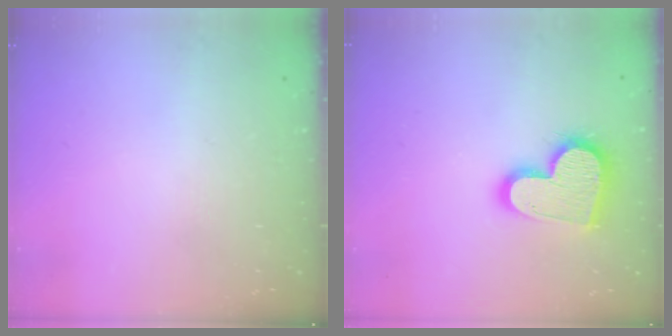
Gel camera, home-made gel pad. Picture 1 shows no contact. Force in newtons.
{"total": 16.2, "press": 16.2, "slide": 1.1}